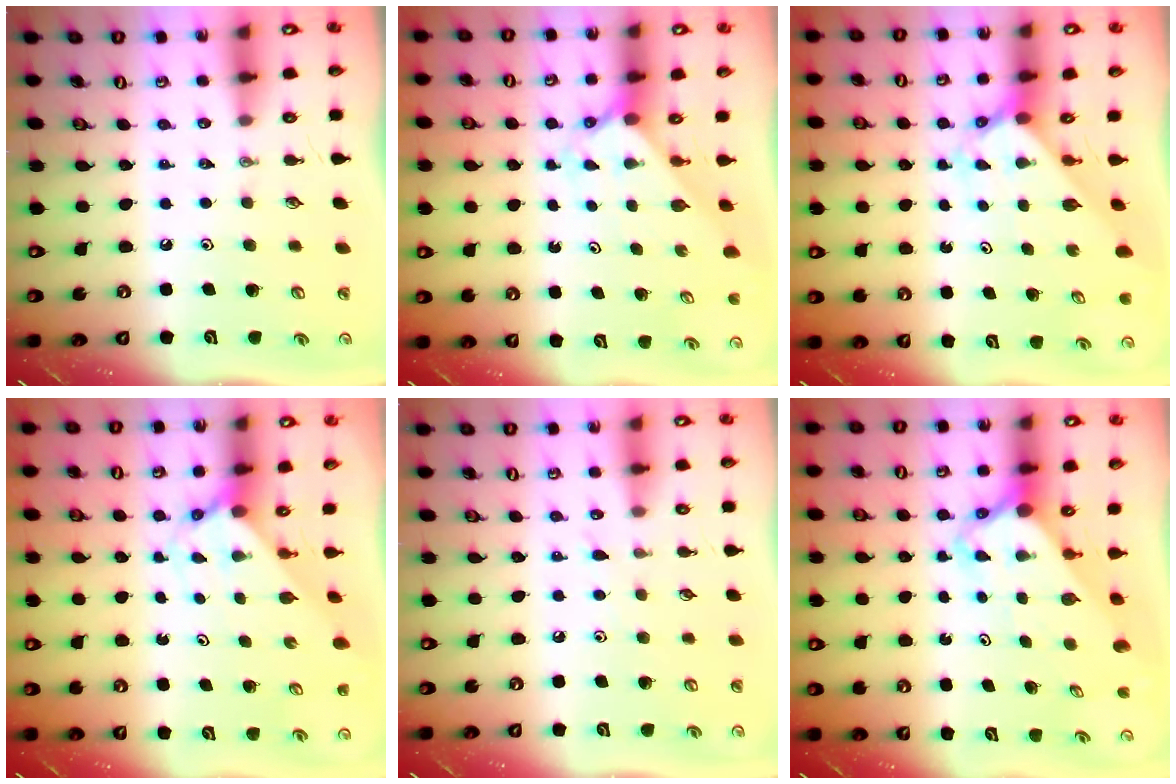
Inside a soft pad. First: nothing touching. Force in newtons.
{"total": 2.1, "press": 2.1, "slide": 0.2}
{"total": 2.2, "press": 2.2, "slide": 0.2}
{"total": 2.3, "press": 2.2, "slide": 0.2}
{"total": 3.9, "press": 3.8, "slide": 0.5}
{"total": 3.2, "press": 3.1, "slide": 0.2}